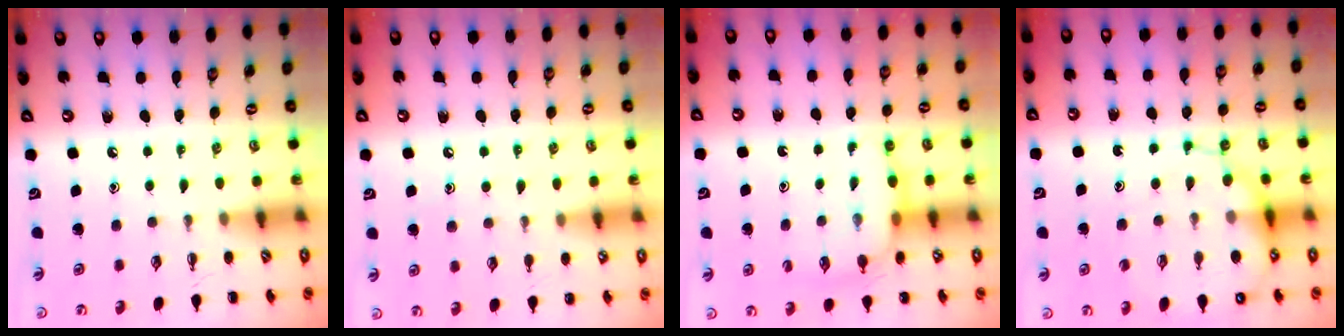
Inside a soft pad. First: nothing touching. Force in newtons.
{"total": 6.6, "press": 6.4, "slide": 1.6}
{"total": 10.0, "press": 9.9, "slide": 1.4}
{"total": 13.4, "press": 13.0, "slide": 3.1}